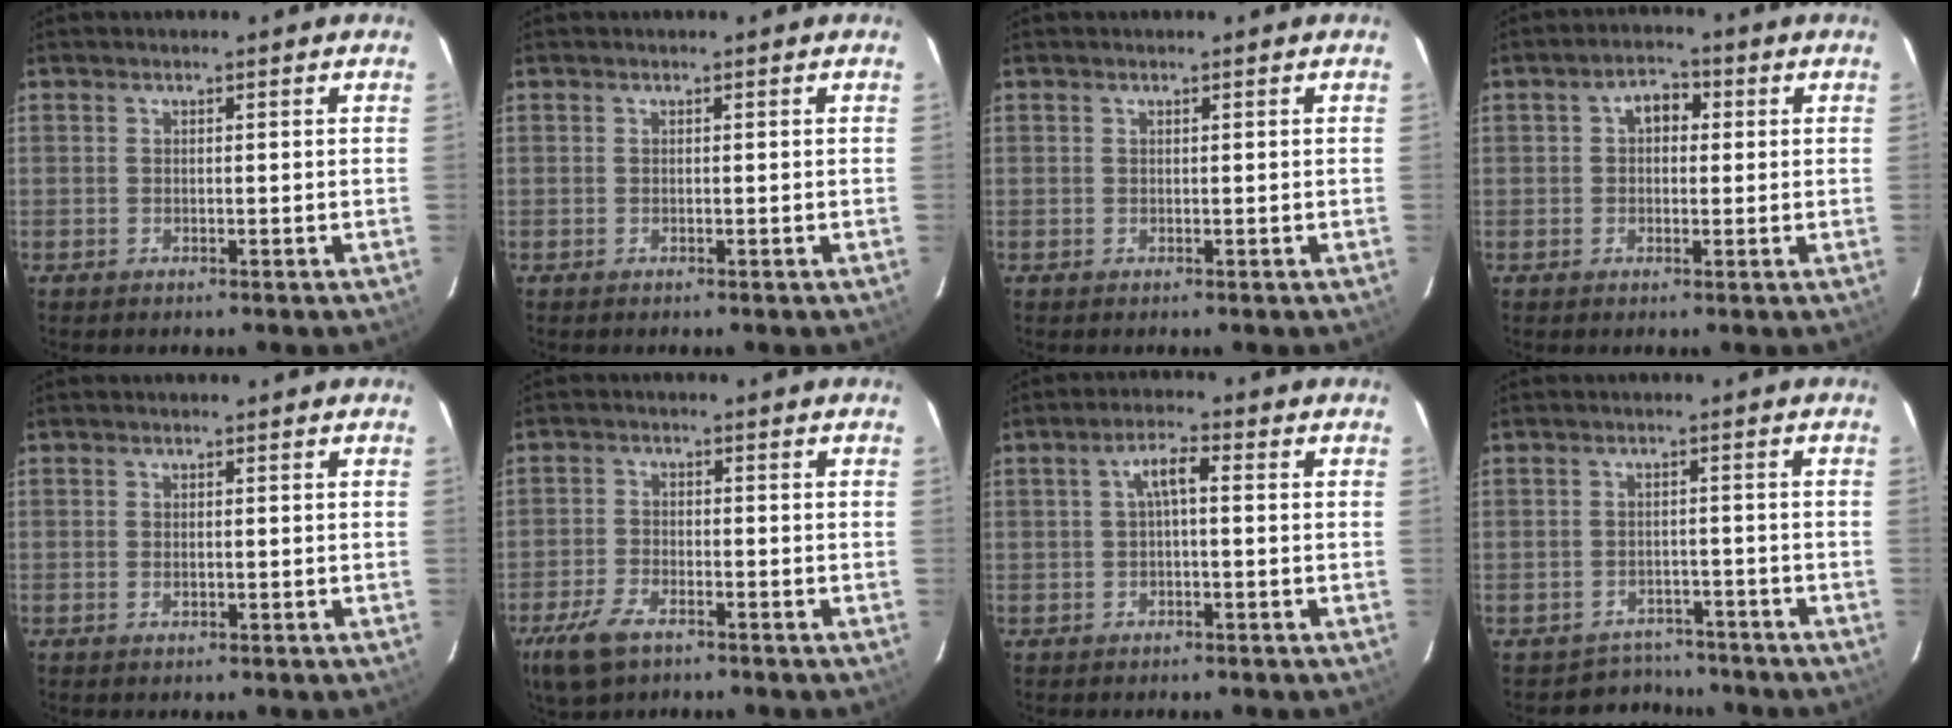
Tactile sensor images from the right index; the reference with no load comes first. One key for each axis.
{"total": 0.0}
{"total": 0.0}
{"total": 4.3, "fx": 0.8, "fy": 3.1, "fz": 2.9, "tx": -0.047, "ty": 0.018, "tz": 0.012}
{"total": 0.9, "fx": -0.1, "fy": 0.6, "fz": 0.7, "tx": -0.013, "ty": -0.001, "tz": -0.001}
{"total": 7.8, "fx": -5.0, "fy": 3.7, "fz": 4.8, "tx": -0.128, "ty": -0.012, "tz": -0.099}
{"total": 3.6, "fx": 0.1, "fy": 1.0, "fz": 3.5, "tx": -0.067, "ty": 0.013, "tz": 0.004}
{"total": 5.7, "fx": -4.8, "fy": 3.1, "fz": -0.6, "tx": 0.003, "ty": 0.021, "tz": -0.067}